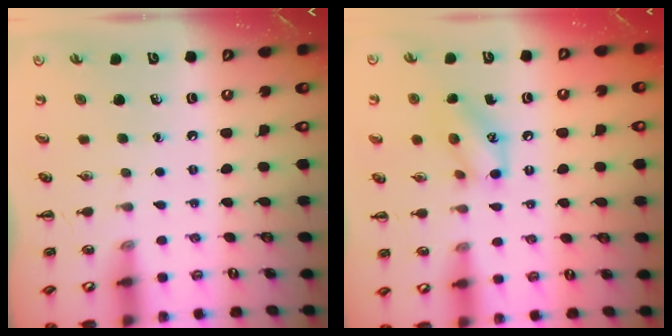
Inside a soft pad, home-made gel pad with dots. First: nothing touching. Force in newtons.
{"total": 11.4, "press": 11.2, "slide": 1.8}